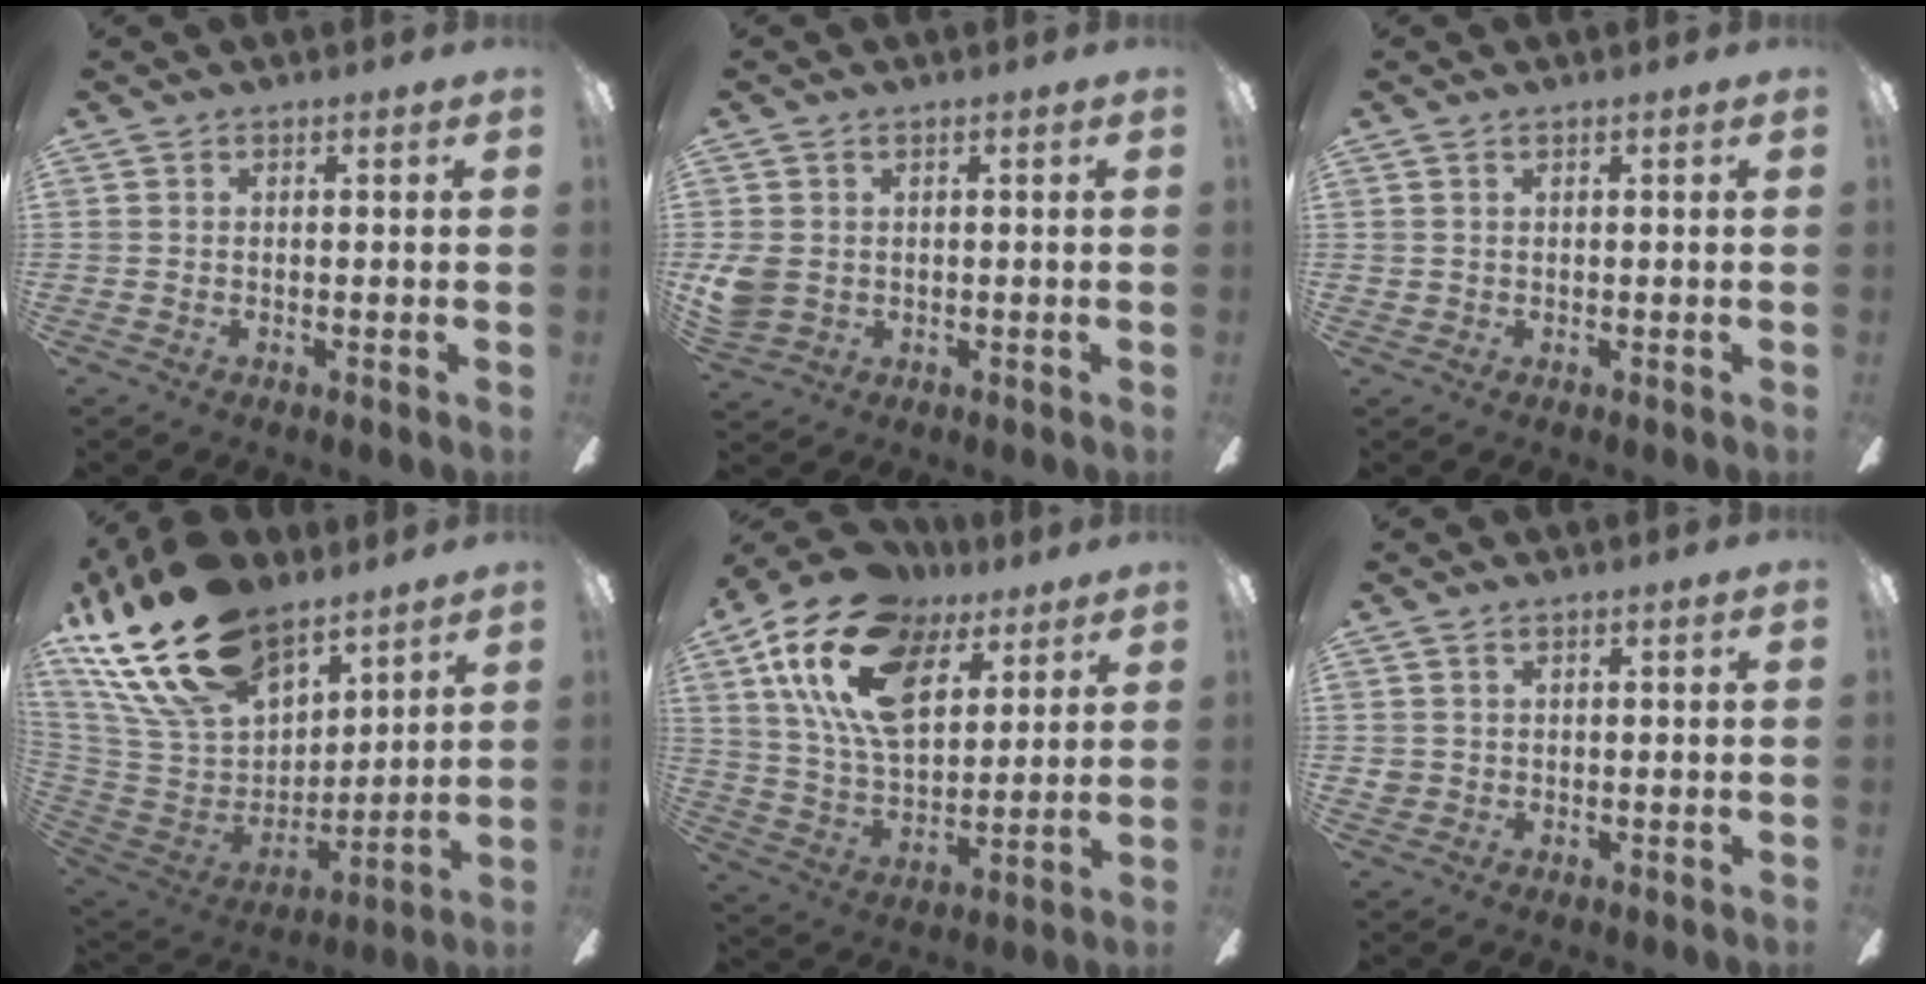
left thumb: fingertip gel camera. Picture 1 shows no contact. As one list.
[{"total": 5.0, "force": [0.5, 4.3, 2.6], "torque": [-0.061, 0.002, 0.009]}, {"total": 0.7, "force": [0.4, 0.5, 0.1], "torque": [-0.003, 0.003, 0.007]}, {"total": 26.0, "force": [17.7, 13.3, 13.5], "torque": [-0.292, -0.099, 0.326]}, {"total": 21.5, "force": [10.9, 12.2, 13.9], "torque": [-0.274, -0.039, 0.194]}, {"total": 1.7, "force": [0.5, 1.5, 0.4], "torque": [-0.009, 0.002, 0.010]}]